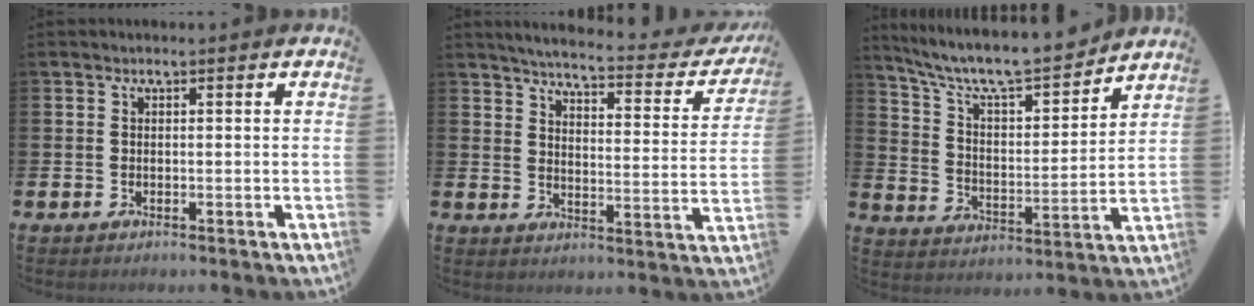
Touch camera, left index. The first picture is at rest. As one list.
[{"total": 4.4, "force": [4.0, 0.5, 1.8], "torque": [-0.049, -0.036, 0.058]}, {"total": 8.7, "force": [8.0, 1.5, 2.9], "torque": [-0.090, -0.062, 0.136]}]